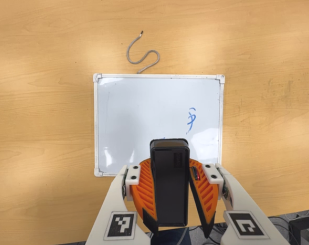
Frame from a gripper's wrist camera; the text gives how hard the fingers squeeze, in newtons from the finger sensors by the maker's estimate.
{"total": 10.7, "left": 10.2, "right": 11.3}